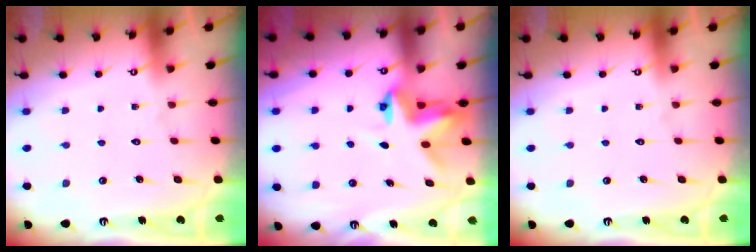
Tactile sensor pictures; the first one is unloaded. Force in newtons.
{"total": 4.1, "press": 4.1, "slide": 0.2}
{"total": 0.0}